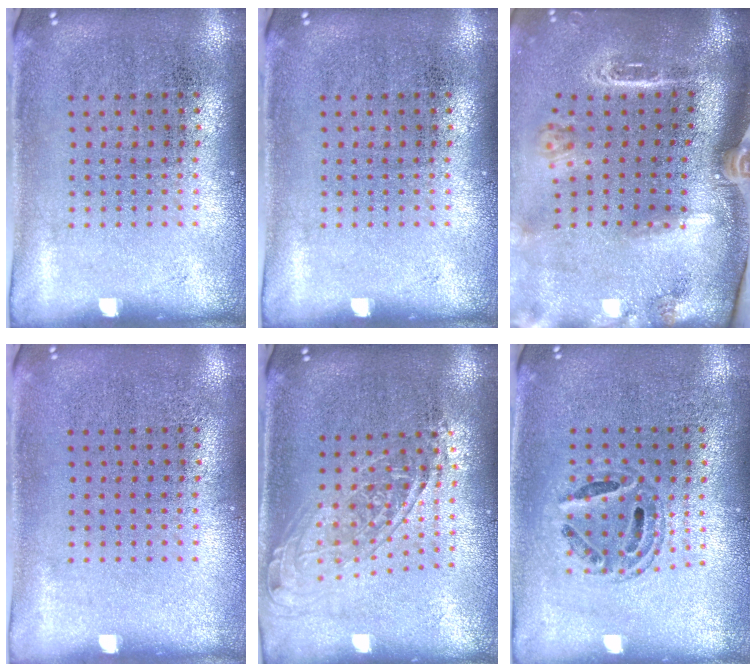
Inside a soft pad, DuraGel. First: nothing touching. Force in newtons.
{"total": 0.0}
{"total": 3.0, "press": 2.1, "slide": 2.1}
{"total": 0.0}
{"total": 1.5, "press": 1.2, "slide": 0.9}
{"total": 0.7, "press": 0.7, "slide": 0.1}